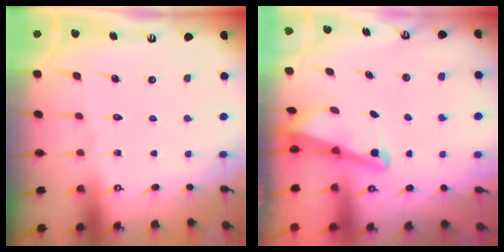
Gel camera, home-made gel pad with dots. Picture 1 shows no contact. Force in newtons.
{"total": 3.0, "press": 3.0, "slide": 0.3}